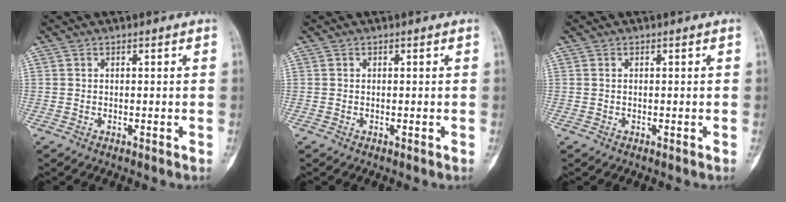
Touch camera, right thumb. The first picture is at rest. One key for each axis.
{"total": 0.0}
{"total": 0.0}